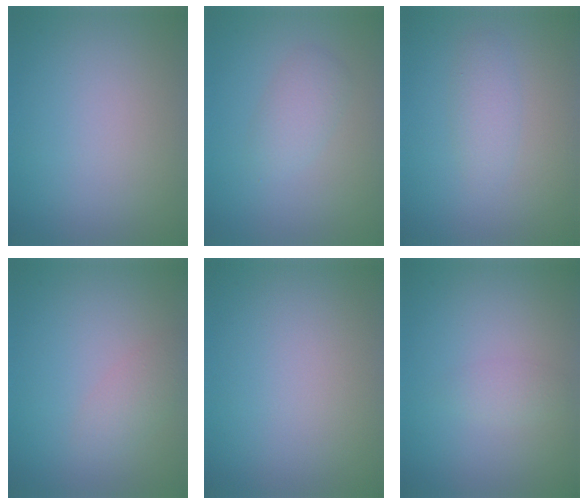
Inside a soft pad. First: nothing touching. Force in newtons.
{"total": 2.0, "press": 2.0, "slide": 0.0}
{"total": 1.6, "press": 1.6, "slide": 0.1}
{"total": 1.8, "press": 1.8, "slide": 0.1}
{"total": 0.0}
{"total": 1.1, "press": 1.1, "slide": 0.0}